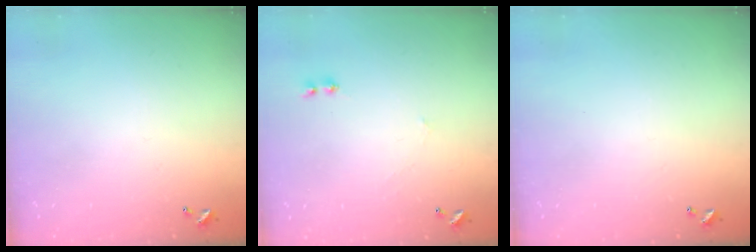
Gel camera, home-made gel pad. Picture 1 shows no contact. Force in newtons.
{"total": 2.9, "press": 2.9, "slide": 0.4}
{"total": 0.0}